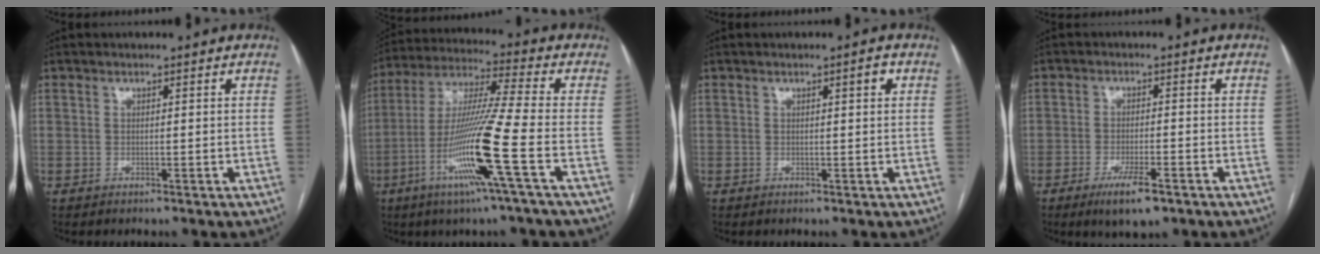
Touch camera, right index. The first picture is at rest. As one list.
[{"total": 15.7, "force": [-5.5, -1.6, 14.6], "torque": [-0.293, -0.018, -0.111]}, {"total": 1.5, "force": [0.6, 0.2, 1.3], "torque": [-0.020, 0.003, 0.008]}, {"total": 5.9, "force": [-3.6, 1.4, 4.4], "torque": [-0.084, -0.008, -0.054]}]